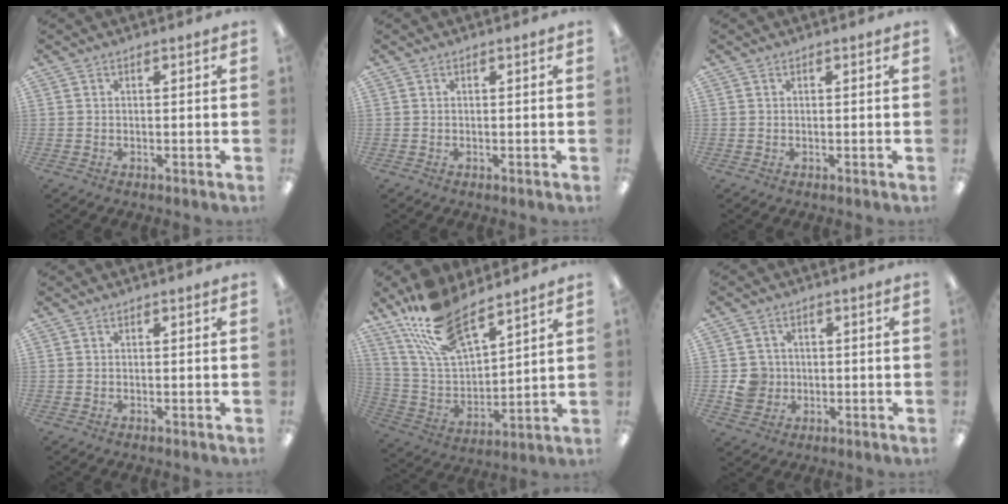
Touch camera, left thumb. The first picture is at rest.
{"total": 0.0}
{"total": 0.0}
{"total": 0.0}
{"total": 17.7, "force": [13.3, 7.0, 9.3], "torque": [-0.203, -0.062, 0.245]}
{"total": 5.5, "force": [-0.5, 5.3, 1.3], "torque": [-0.028, 0.012, -0.007]}